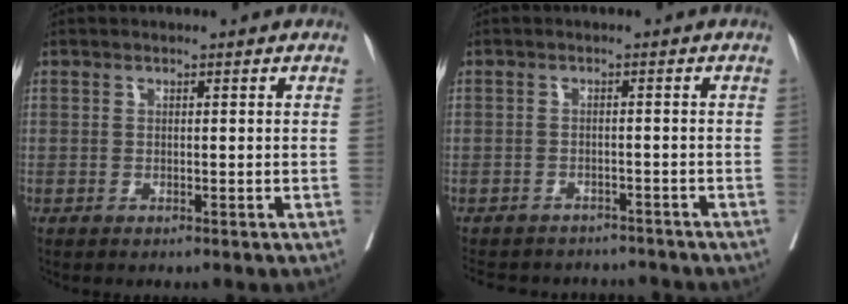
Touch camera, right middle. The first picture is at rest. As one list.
[{"total": 9.9, "force": [-8.8, 4.4, 1.2], "torque": [-0.021, 0.011, -0.106]}]